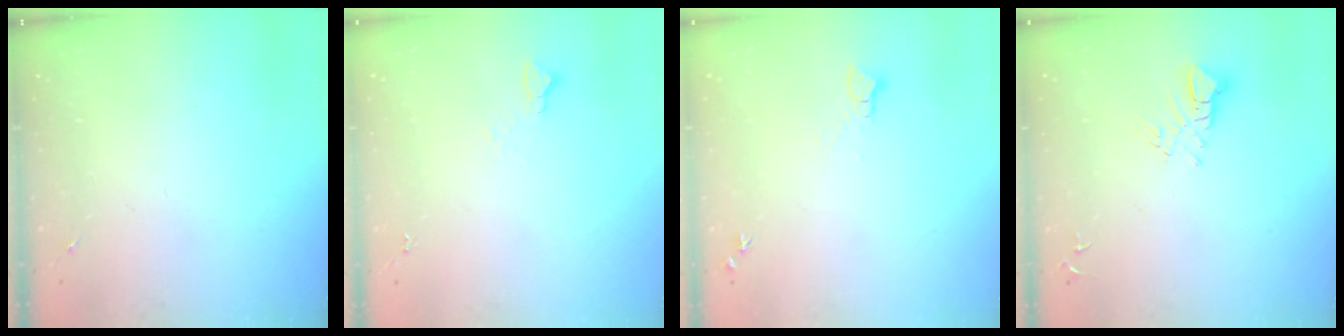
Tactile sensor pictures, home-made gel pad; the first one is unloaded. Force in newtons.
{"total": 3.1, "press": 3.1, "slide": 0.3}
{"total": 3.8, "press": 3.8, "slide": 0.4}
{"total": 6.0, "press": 6.0, "slide": 0.2}